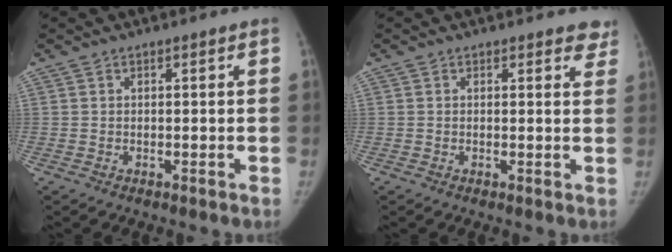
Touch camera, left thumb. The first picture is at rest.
{"total": 3.5, "force": [2.9, 1.5, 1.0], "torque": [0.022, -0.013, 0.018]}